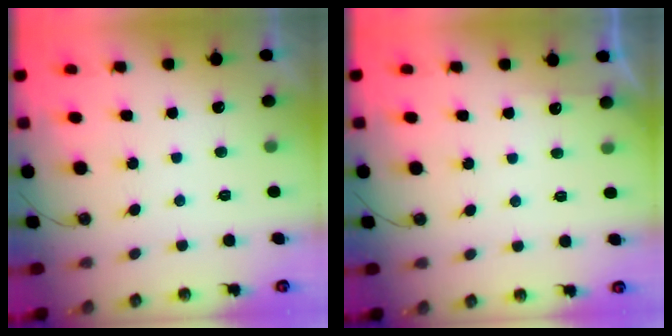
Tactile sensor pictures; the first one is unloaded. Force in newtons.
{"total": 3.1, "press": 3.1, "slide": 0.4}